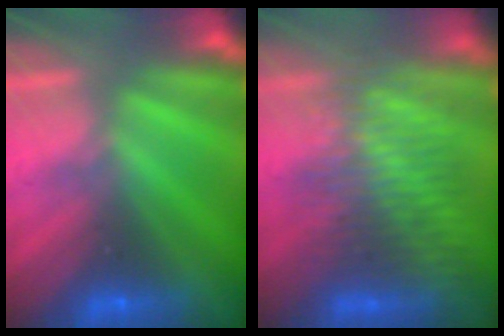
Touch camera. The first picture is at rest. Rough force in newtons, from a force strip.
{"total": 3.2}